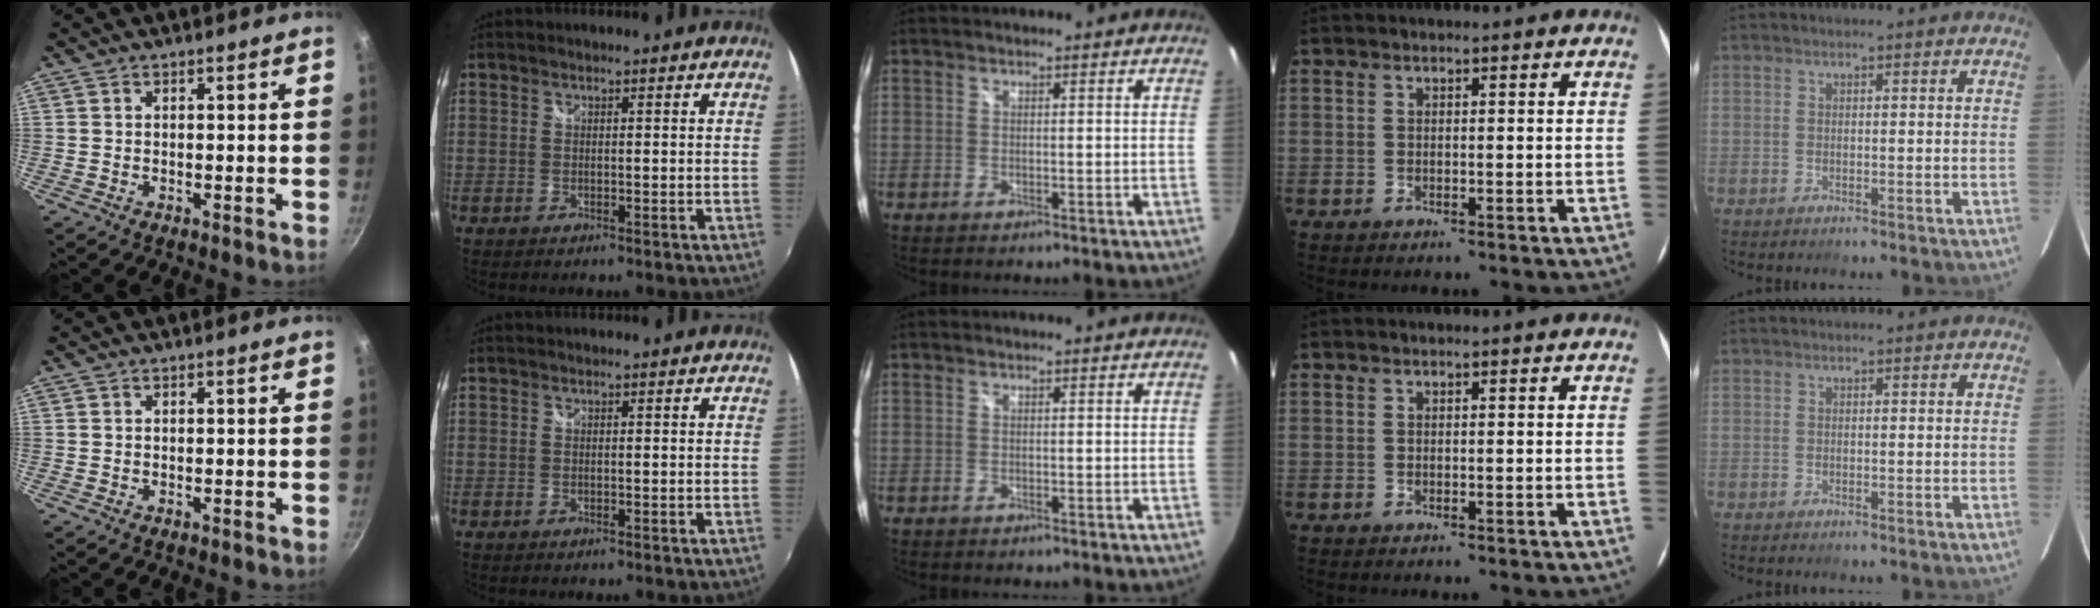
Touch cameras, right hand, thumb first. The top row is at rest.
{}